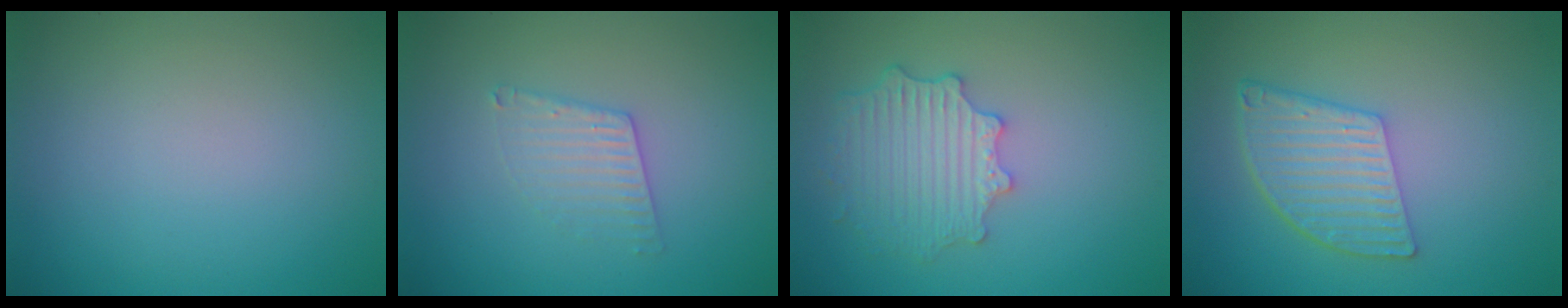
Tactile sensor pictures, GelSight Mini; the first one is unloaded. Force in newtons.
{"total": 2.1, "press": 2.1, "slide": 0.3}
{"total": 4.2, "press": 3.5, "slide": 2.3}
{"total": 5.2, "press": 3.8, "slide": 3.6}